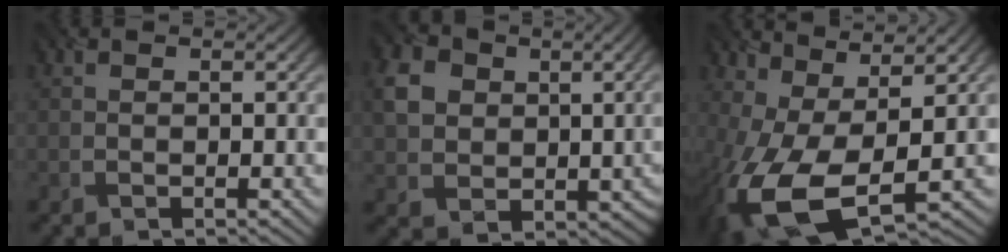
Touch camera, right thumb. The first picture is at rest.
{"total": 6.4, "force": [1.3, 5.6, 2.8], "torque": [-0.083, -0.002, 0.027]}
{"total": 14.0, "force": [-2.6, 6.1, 12.3], "torque": [-0.293, -0.030, -0.025]}